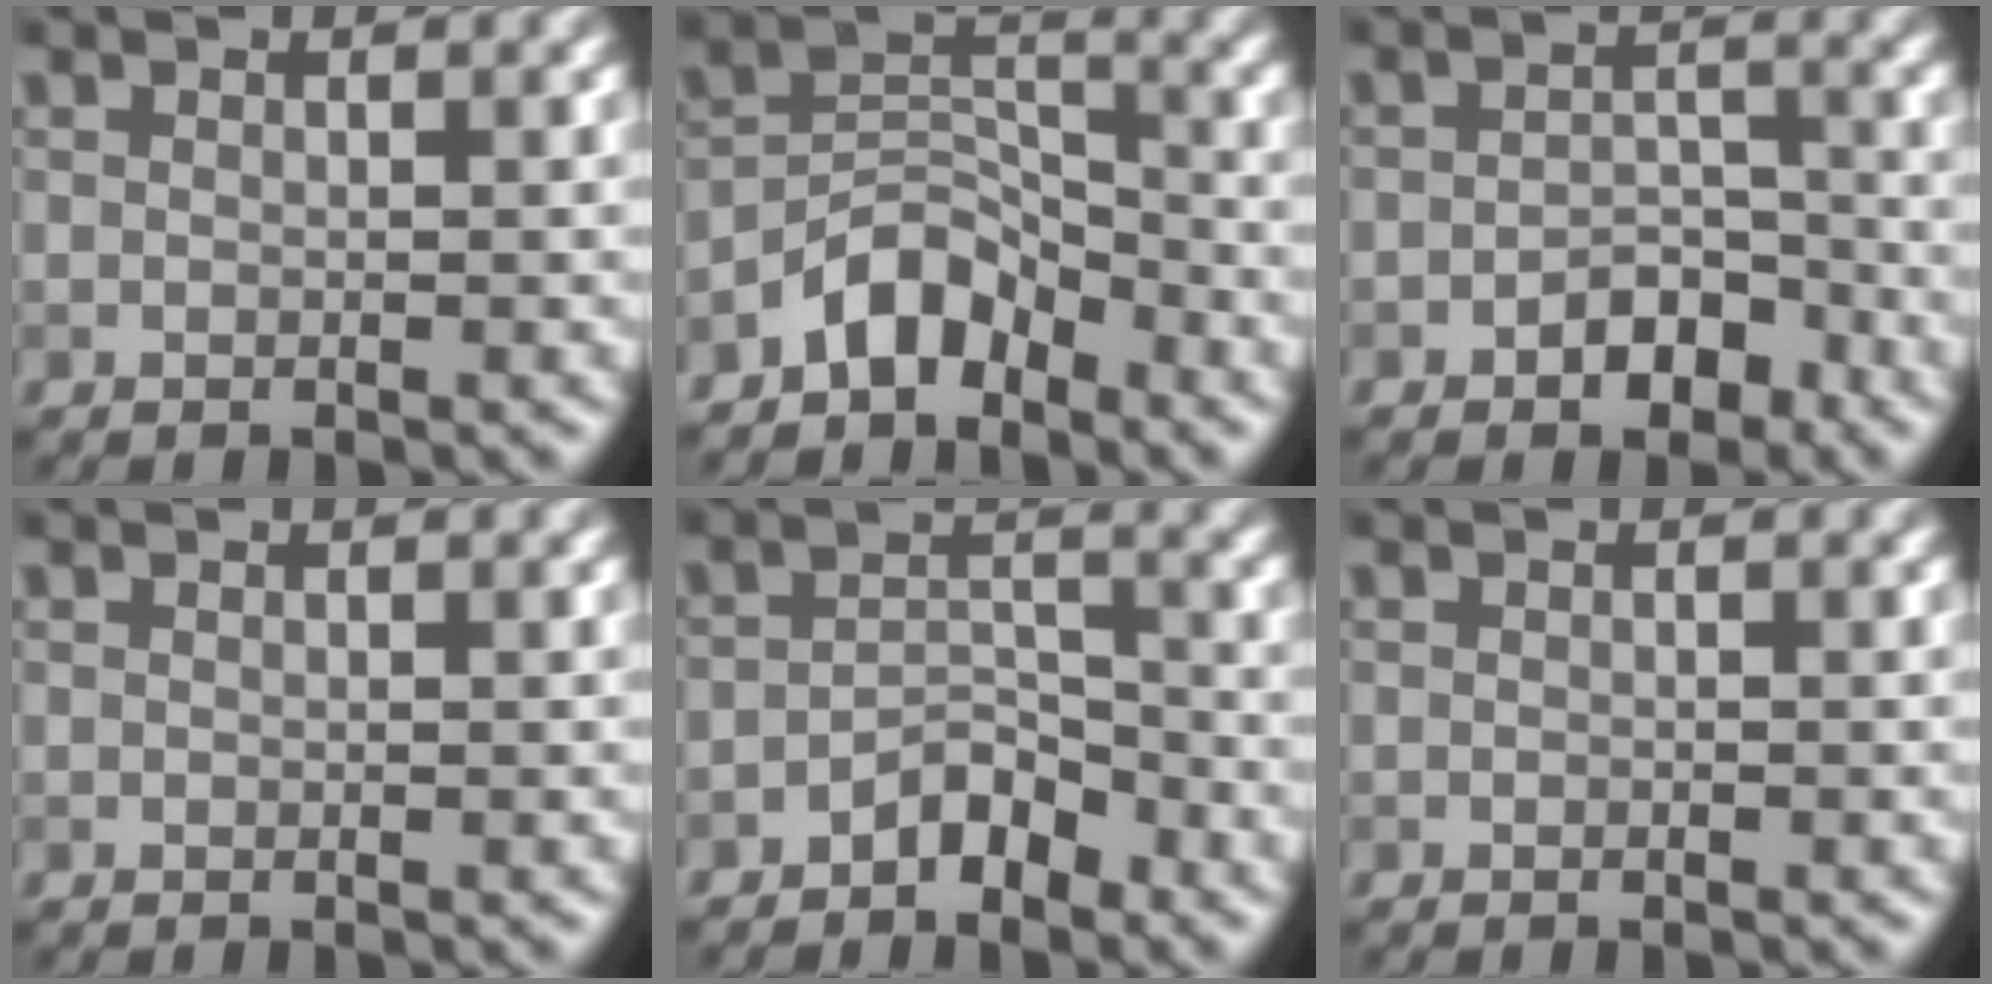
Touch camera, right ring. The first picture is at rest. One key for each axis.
{"total": 4.4, "fx": -3.4, "fy": 2.1, "fz": 1.8, "tx": -0.024, "ty": 0.016, "tz": -0.070}
{"total": 3.0, "fx": -1.8, "fy": 1.8, "fz": 1.5, "tx": -0.017, "ty": 0.008, "tz": -0.029}
{"total": 0.0}
{"total": 2.8, "fx": -2.1, "fy": 1.3, "fz": 1.4, "tx": -0.016, "ty": 0.014, "tz": -0.039}
{"total": 0.0}